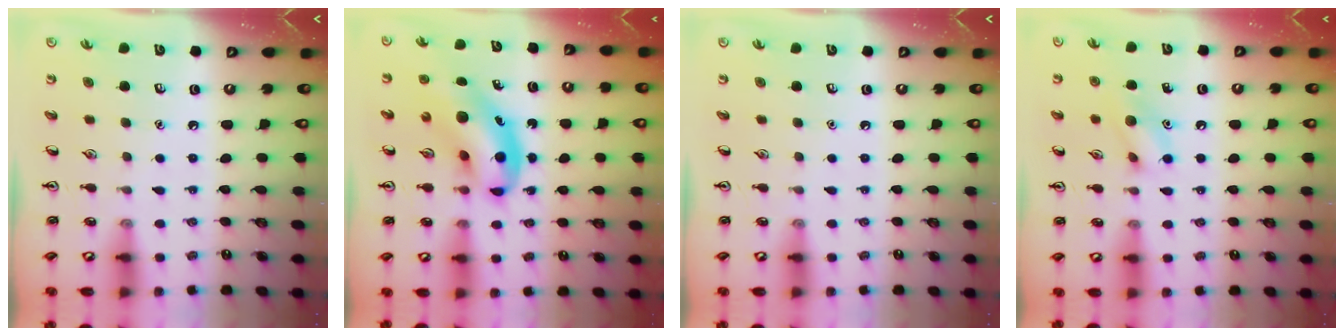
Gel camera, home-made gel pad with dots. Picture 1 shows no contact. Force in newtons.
{"total": 10.6, "press": 10.2, "slide": 2.9}
{"total": 0.0}
{"total": 9.2, "press": 9.1, "slide": 1.5}